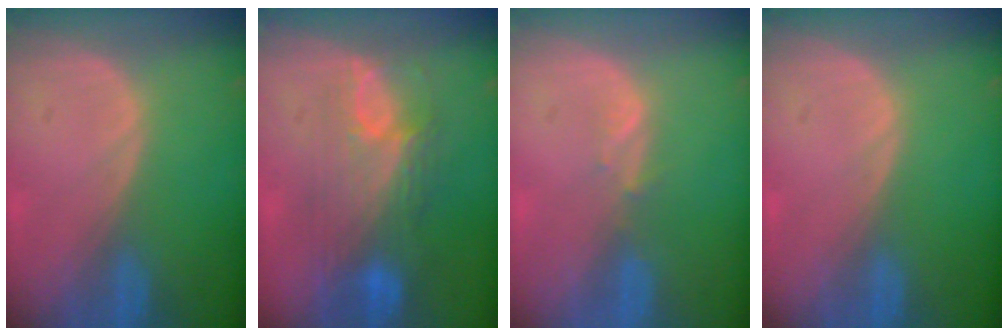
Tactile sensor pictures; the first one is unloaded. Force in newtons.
{"total": 9.1, "press": 8.5, "slide": 3.4}
{"total": 1.4, "press": 1.2, "slide": 0.6}
{"total": 0.0}